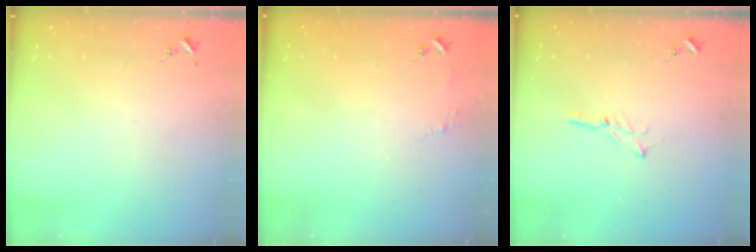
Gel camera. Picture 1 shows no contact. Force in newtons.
{"total": 4.8, "press": 4.8, "slide": 0.4}
{"total": 3.5, "press": 3.5, "slide": 0.1}